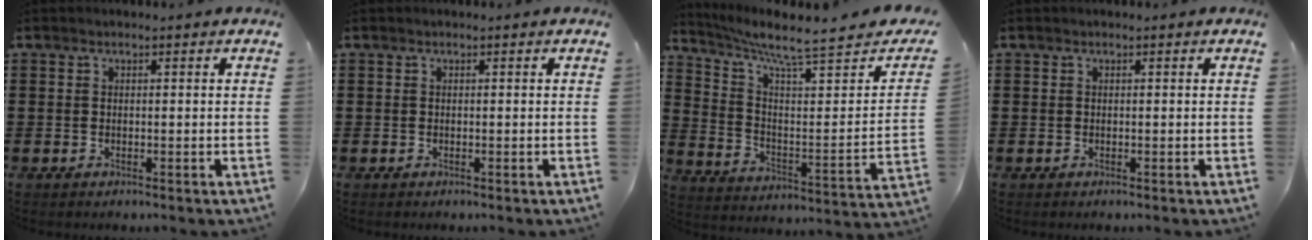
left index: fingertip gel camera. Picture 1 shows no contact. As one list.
[{"total": 0.0}, {"total": 7.1, "force": [6.1, 0.3, 3.5], "torque": [-0.091, -0.053, 0.097]}, {"total": 0.0}]